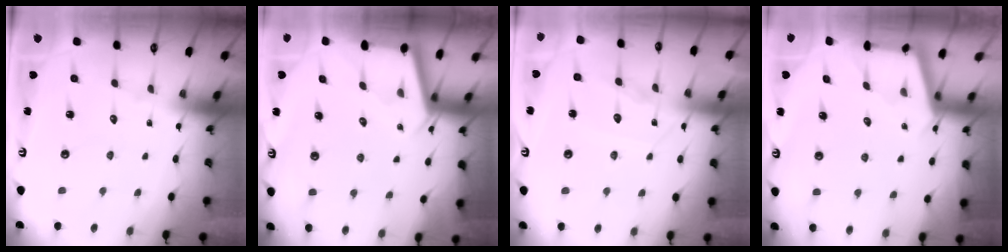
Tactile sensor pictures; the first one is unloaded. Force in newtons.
{"total": 2.7, "press": 2.7, "slide": 0.2}
{"total": 10.6, "press": 10.6, "slide": 0.9}
{"total": 2.6, "press": 2.6, "slide": 0.3}